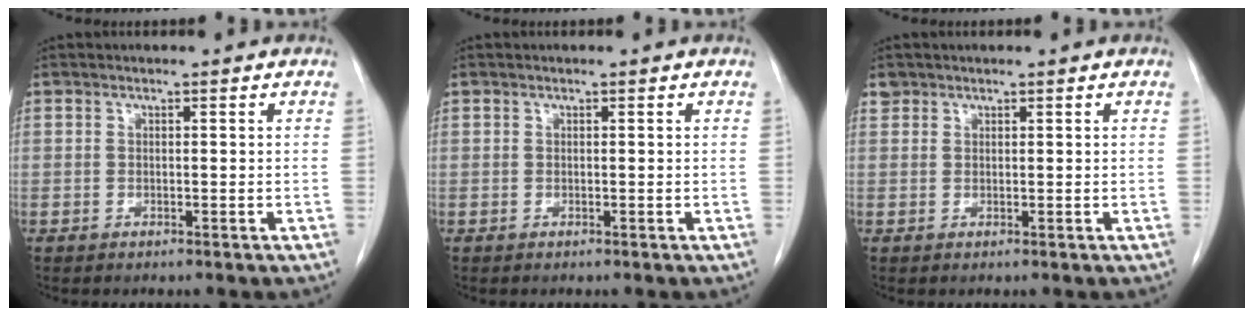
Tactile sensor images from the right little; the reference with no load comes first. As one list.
[{"total": 0.0}, {"total": 1.0, "force": [0.8, 0.7, -0.1], "torque": [0.008, 0.004, 0.012]}]